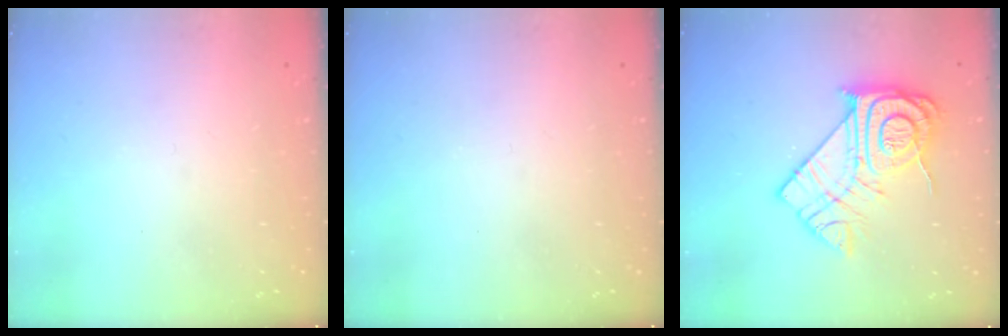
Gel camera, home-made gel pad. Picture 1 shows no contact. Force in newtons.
{"total": 0.0}
{"total": 17.0, "press": 16.9, "slide": 1.6}